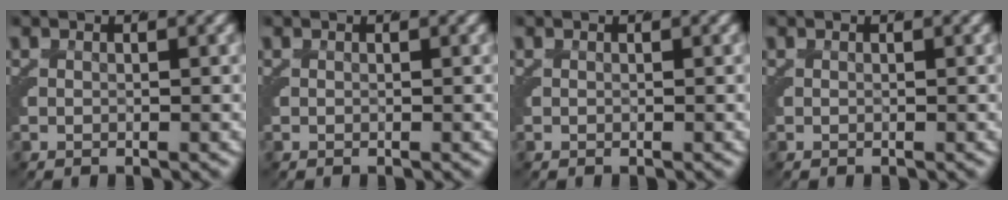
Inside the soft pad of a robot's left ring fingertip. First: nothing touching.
{"total": 0.0}
{"total": 0.0}
{"total": 0.0}